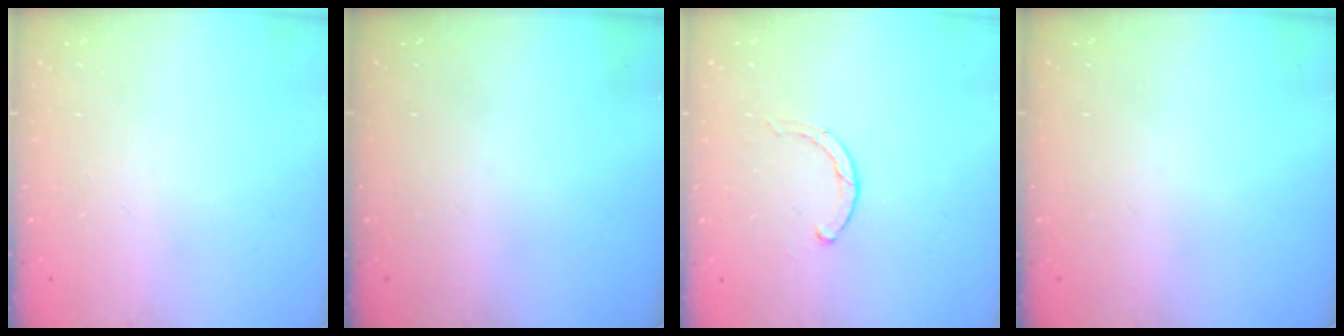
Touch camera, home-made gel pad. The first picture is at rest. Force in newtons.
{"total": 0.0}
{"total": 1.9, "press": 1.8, "slide": 0.3}
{"total": 0.0}